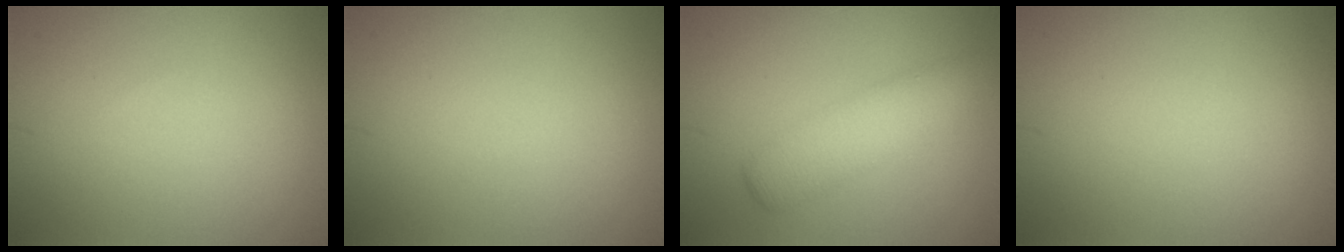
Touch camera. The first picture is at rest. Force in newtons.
{"total": 0.0}
{"total": 3.6, "press": 3.6, "slide": 0.1}
{"total": 0.0}